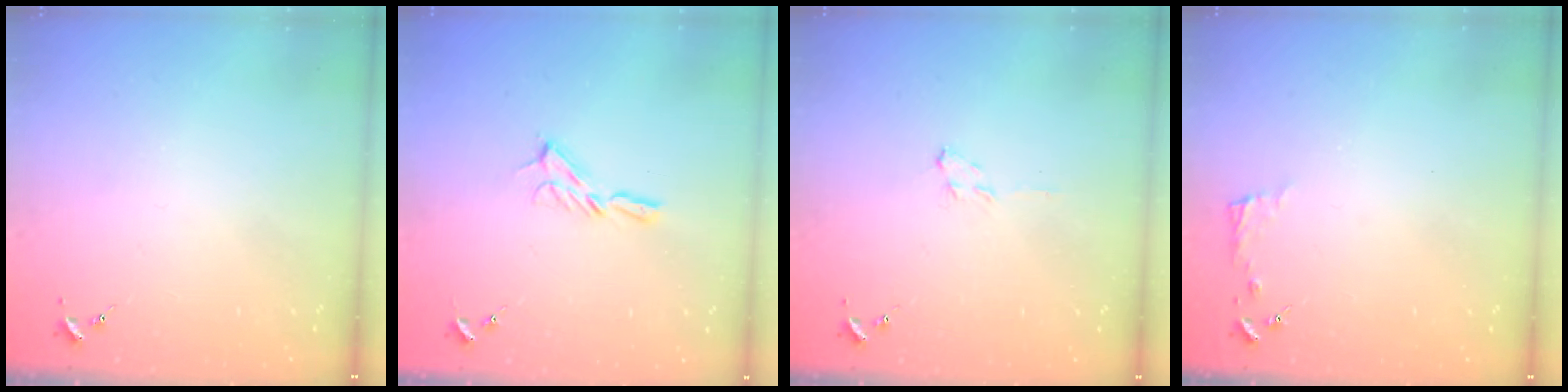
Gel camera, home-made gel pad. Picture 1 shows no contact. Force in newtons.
{"total": 5.9, "press": 5.9, "slide": 0.3}
{"total": 3.8, "press": 3.7, "slide": 0.5}
{"total": 4.0, "press": 4.0, "slide": 0.4}